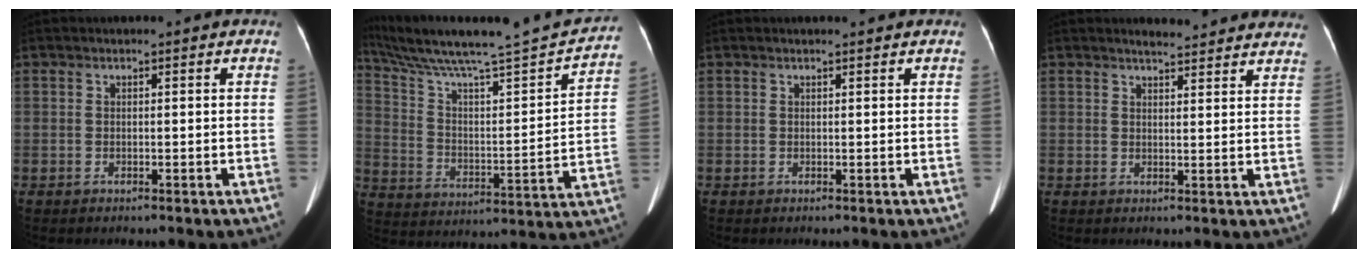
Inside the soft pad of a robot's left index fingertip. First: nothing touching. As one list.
[{"total": 23.8, "force": [21.3, 1.6, 10.3], "torque": [-0.175, -0.027, 0.308]}, {"total": 1.1, "force": [1.1, 0.1, 0.3], "torque": [-0.009, 0.007, 0.014]}, {"total": 9.3, "force": [8.8, 1.6, 2.6], "torque": [-0.021, 0.004, 0.088]}]